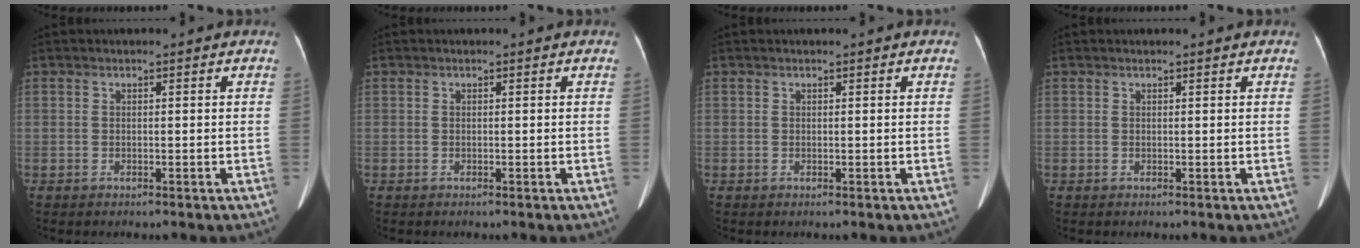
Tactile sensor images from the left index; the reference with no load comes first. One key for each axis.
{"total": 0.0}
{"total": 0.0}
{"total": 0.6, "fx": 0.6, "fy": 0.0, "fz": 0.2, "tx": -0.009, "ty": 0.007, "tz": 0.008}